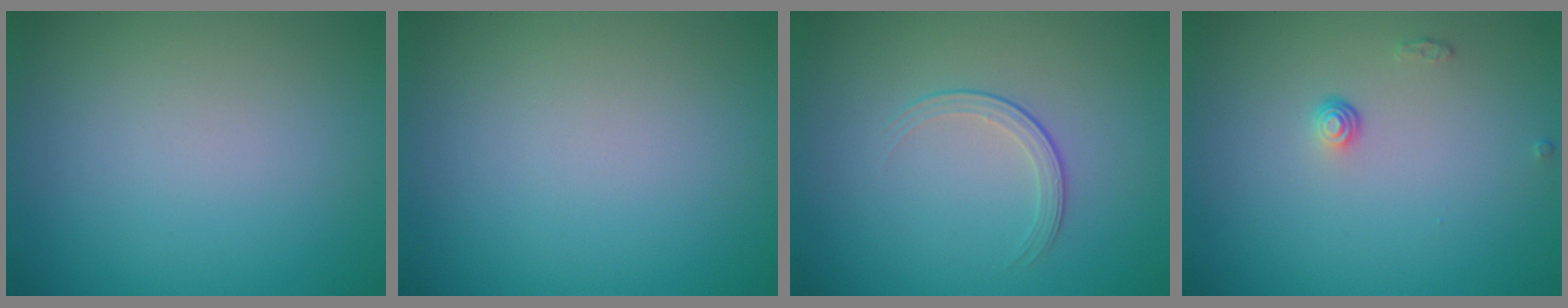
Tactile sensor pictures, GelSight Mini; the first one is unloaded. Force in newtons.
{"total": 0.0}
{"total": 1.7, "press": 0.9, "slide": 1.4}
{"total": 1.0, "press": 0.7, "slide": 0.8}